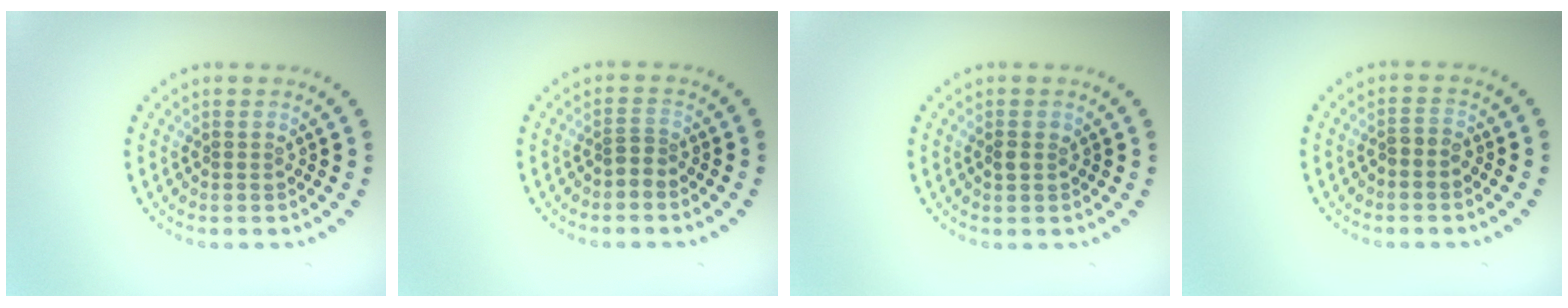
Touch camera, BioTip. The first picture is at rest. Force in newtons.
{"total": 1.1, "press": 0.6, "slide": 0.9}
{"total": 1.0, "press": 1.0, "slide": 0.1}
{"total": 1.1, "press": 0.8, "slide": 0.8}